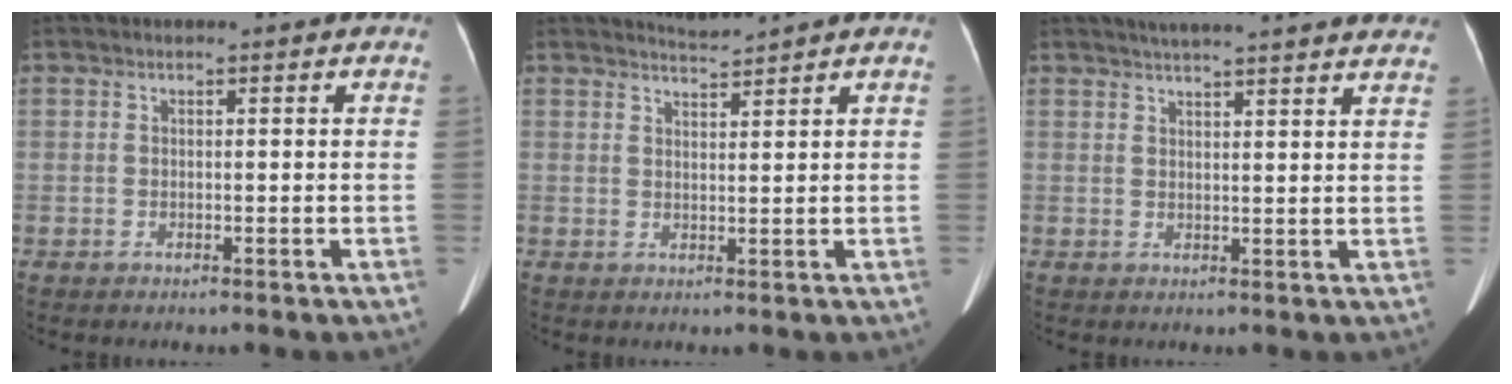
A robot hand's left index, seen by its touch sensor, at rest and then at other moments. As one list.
[{"total": 2.3, "force": [2.1, -1.0, -0.4], "torque": [-0.003, -0.006, 0.046]}, {"total": 18.5, "force": [16.8, 1.0, 7.8], "torque": [-0.116, 0.015, 0.205]}]